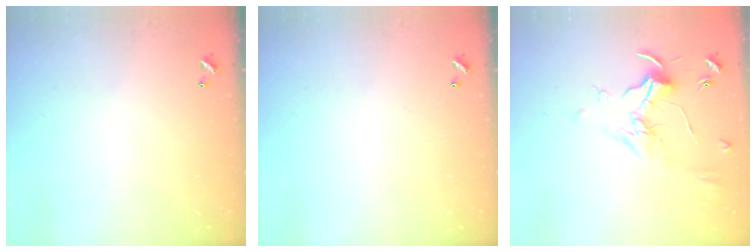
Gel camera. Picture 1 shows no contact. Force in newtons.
{"total": 0.0}
{"total": 1.8, "press": 1.6, "slide": 0.8}